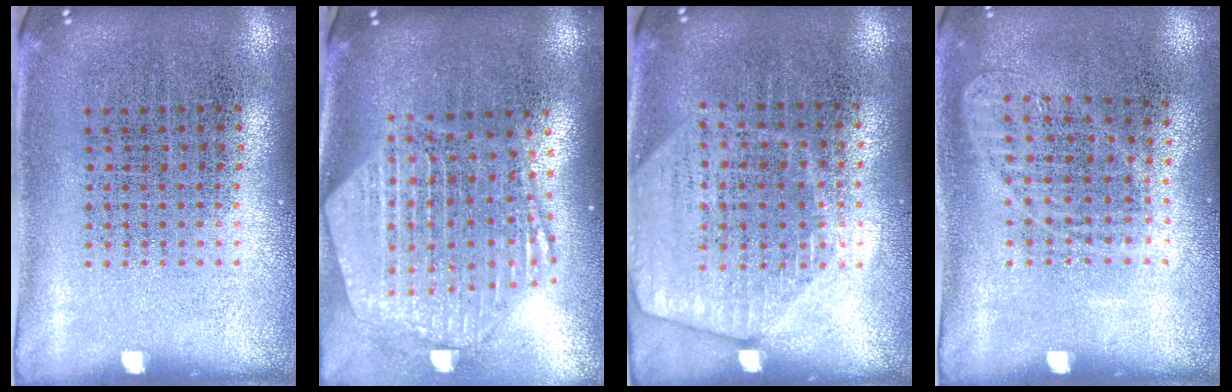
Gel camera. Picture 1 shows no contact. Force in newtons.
{"total": 2.7, "press": 2.3, "slide": 1.5}
{"total": 1.7, "press": 1.6, "slide": 0.7}
{"total": 1.0, "press": 0.9, "slide": 0.4}